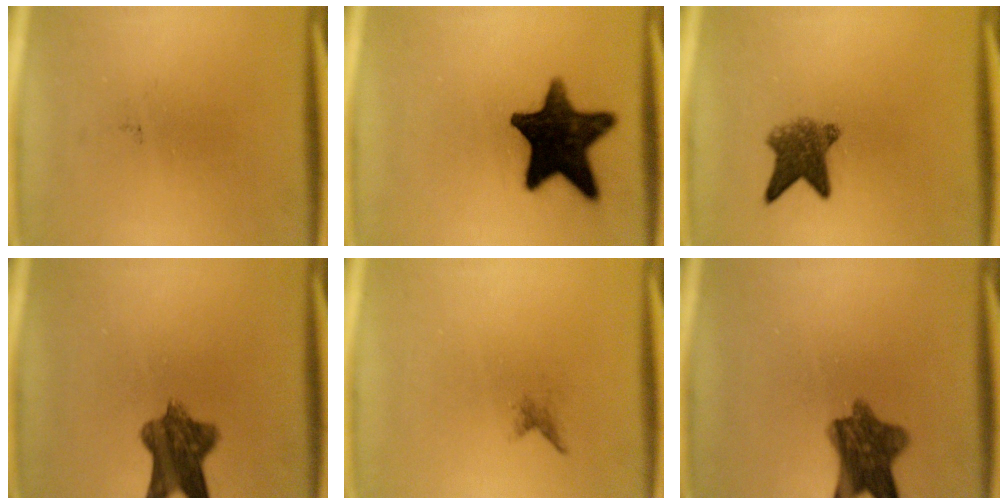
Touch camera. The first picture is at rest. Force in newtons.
{"total": 15.5}
{"total": 5.6}
{"total": 8.3}
{"total": 0.7}
{"total": 8.6}